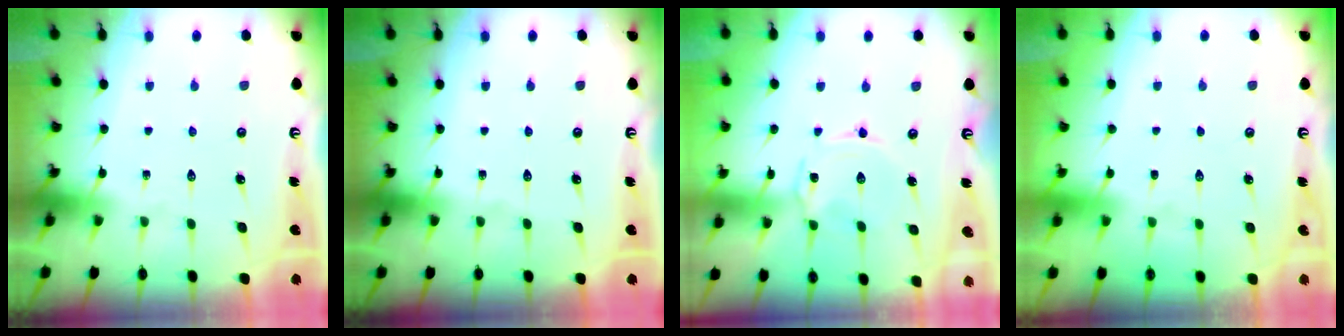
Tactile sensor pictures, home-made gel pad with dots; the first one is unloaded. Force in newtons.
{"total": 0.0}
{"total": 1.2, "press": 1.2, "slide": 0.2}
{"total": 1.5, "press": 1.5, "slide": 0.1}